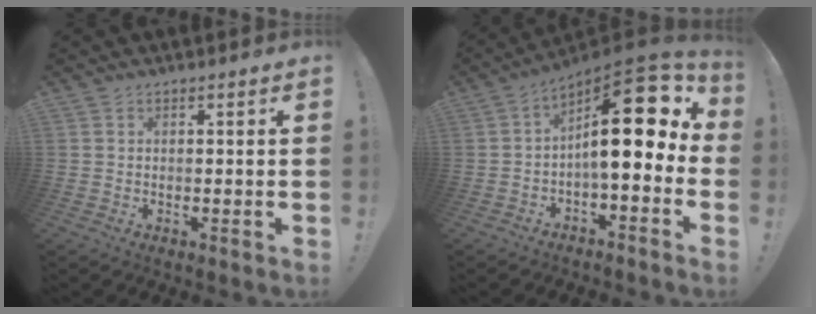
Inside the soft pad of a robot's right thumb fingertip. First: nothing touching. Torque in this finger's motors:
{"motor_torque": [2.57, 2.44, 2.07, -0.70, 0.43]}